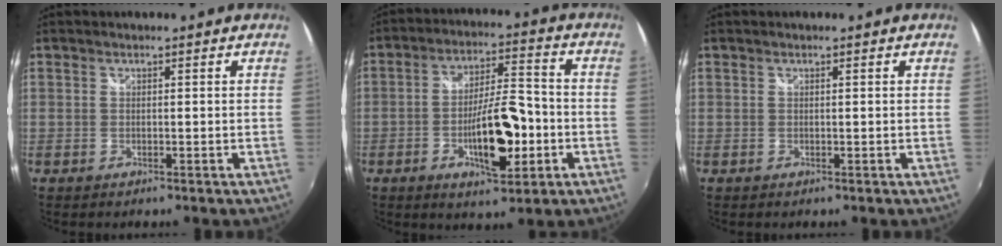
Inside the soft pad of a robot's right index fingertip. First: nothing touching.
{"total": 13.0, "force": [-3.9, 4.3, 11.6], "torque": [-0.199, 0.002, -0.058]}
{"total": 0.0}